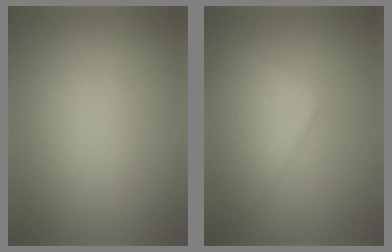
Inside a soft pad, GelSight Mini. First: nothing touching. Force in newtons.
{"total": 4.9, "press": 4.9, "slide": 0.2}